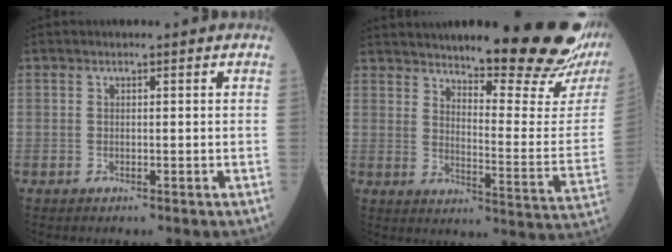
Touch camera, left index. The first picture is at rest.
{"total": 22.3, "force": [18.5, 1.3, 12.4], "torque": [-0.180, -0.067, 0.241]}